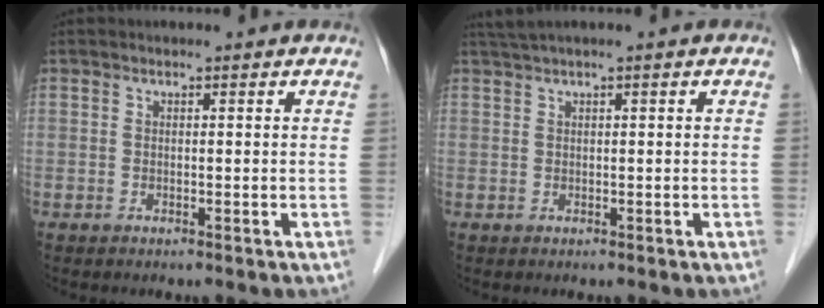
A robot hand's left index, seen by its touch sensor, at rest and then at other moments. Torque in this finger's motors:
{"motor_torque": [-0.13, -0.16, -0.45, 0.01]}